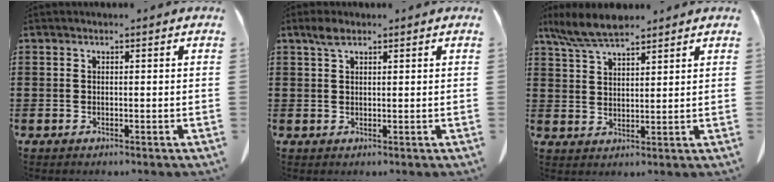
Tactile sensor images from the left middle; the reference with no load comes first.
{"total": 2.3, "force": [1.5, 0.9, 1.4], "torque": [-0.033, 0.002, 0.028]}
{"total": 6.4, "force": [5.3, 1.6, 3.4], "torque": [-0.079, -0.010, 0.100]}